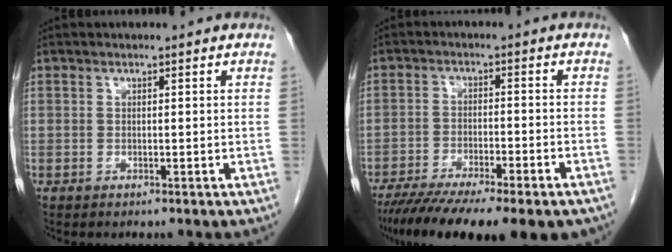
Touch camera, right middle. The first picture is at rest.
{"total": 18.4, "force": [-14.2, 3.7, 11.1], "torque": [-0.158, -0.025, -0.210]}